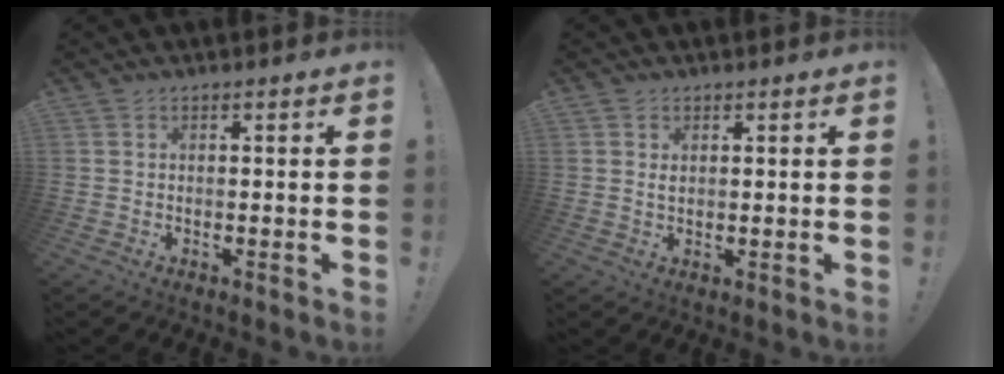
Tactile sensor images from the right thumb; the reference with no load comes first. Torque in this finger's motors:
{"motor_torque": [-0.22, 0.14, -0.08, 0.05, 0.01]}